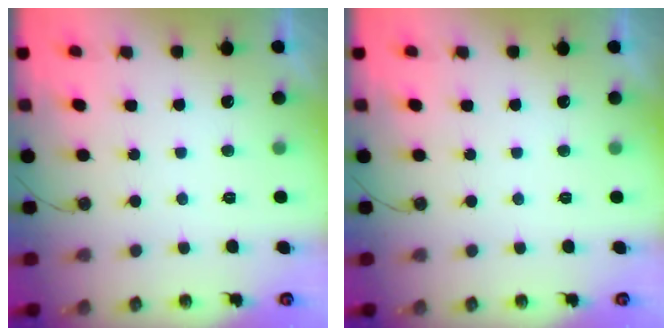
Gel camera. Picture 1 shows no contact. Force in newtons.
{"total": 0.0}